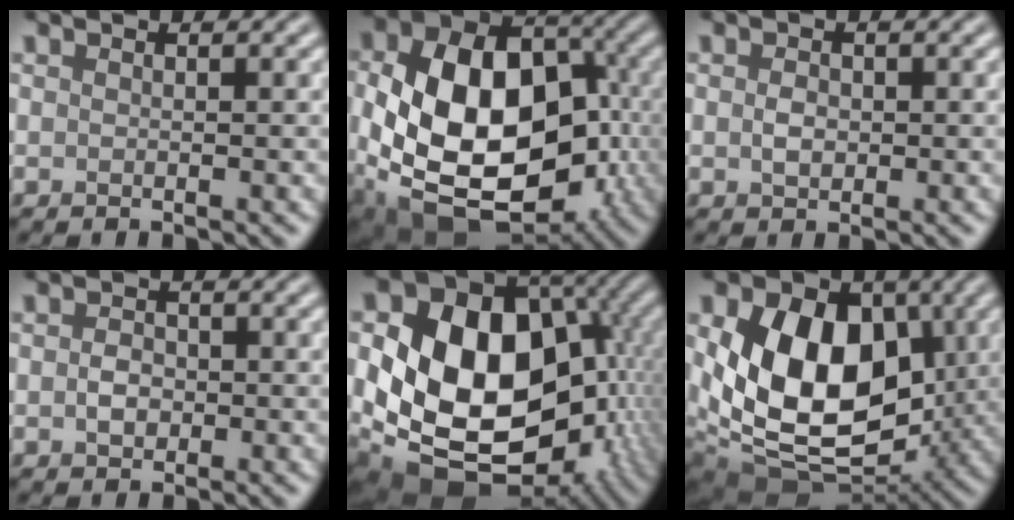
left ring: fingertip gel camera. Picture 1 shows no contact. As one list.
[{"total": 16.2, "force": [-1.9, 11.1, 11.7], "torque": [-0.216, -0.026, -0.027]}, {"total": 1.5, "force": [0.0, 1.0, 1.0], "torque": [-0.021, 0.000, -0.003]}, {"total": 1.7, "force": [-0.3, 1.3, 1.1], "torque": [-0.022, 0.002, -0.008]}, {"total": 20.4, "force": [-2.1, 15.4, 13.3], "torque": [-0.227, -0.017, -0.031]}, {"total": 12.9, "force": [0.7, 8.8, 9.4], "torque": [-0.165, -0.021, 0.013]}]